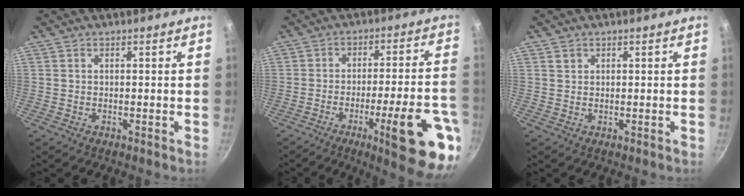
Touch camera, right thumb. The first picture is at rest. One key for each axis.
{"total": 18.8, "fx": -8.4, "fy": 3.8, "fz": 16.4, "tx": -0.189, "ty": 0.031, "tz": -0.112}
{"total": 1.1, "fx": 0.6, "fy": 0.9, "fz": 0.3, "tx": 0.001, "ty": 0.002, "tz": 0.009}